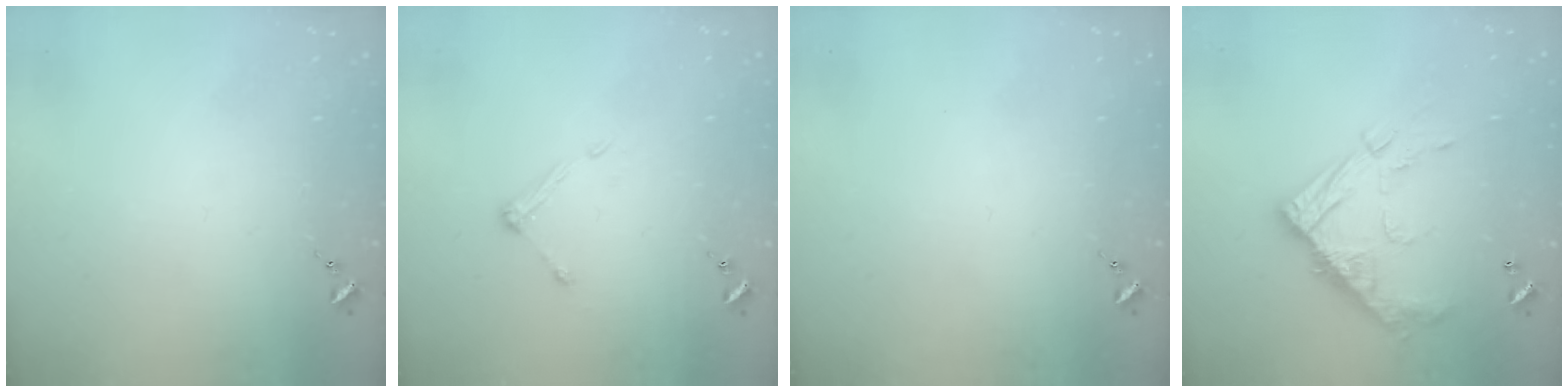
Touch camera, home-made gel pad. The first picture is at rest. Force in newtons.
{"total": 5.6, "press": 5.5, "slide": 0.7}
{"total": 0.0}
{"total": 15.9, "press": 15.9, "slide": 0.8}